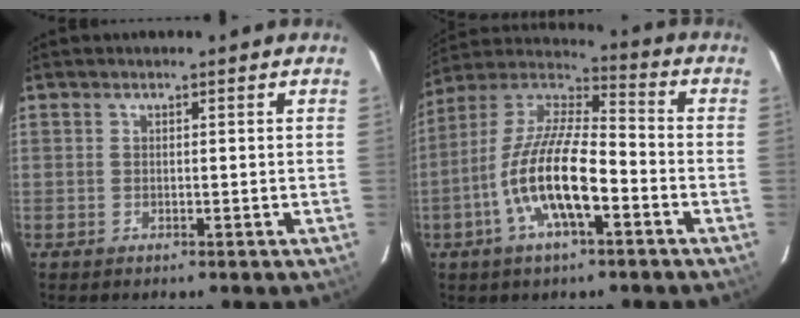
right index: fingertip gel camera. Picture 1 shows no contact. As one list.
[{"total": 15.7, "force": [-6.0, 4.9, 13.7], "torque": [-0.276, -0.006, -0.116]}]